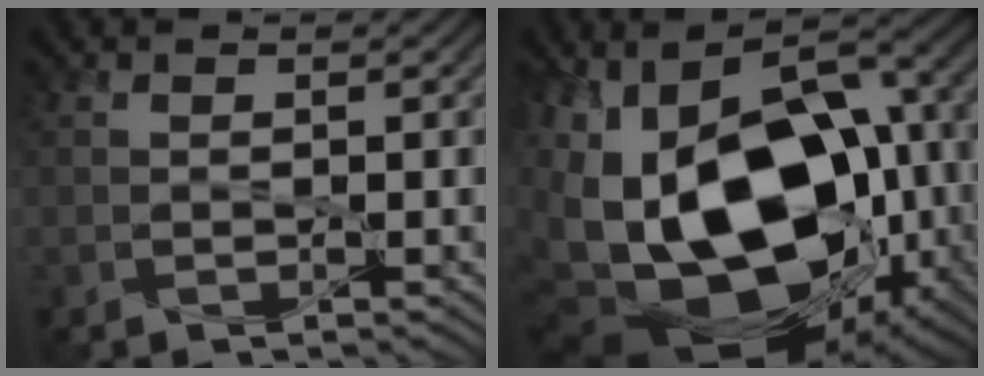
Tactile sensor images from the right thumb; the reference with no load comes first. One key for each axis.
{"total": 23.2, "fx": -6.6, "fy": 13.9, "fz": 17.3, "tx": -0.357, "ty": -0.018, "tz": -0.103}